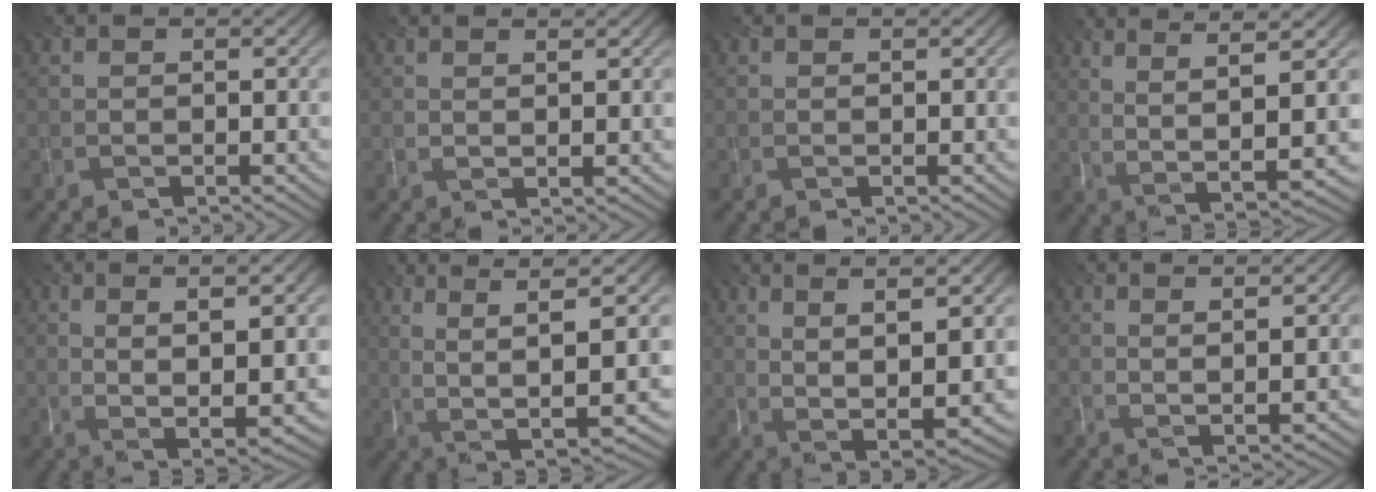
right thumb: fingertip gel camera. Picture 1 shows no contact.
{"total": 1.8, "force": [1.4, 0.0, 1.2], "torque": [-0.016, -0.004, 0.027]}
{"total": 0.0}
{"total": 8.1, "force": [2.2, 1.2, 7.7], "torque": [-0.149, 0.007, 0.049]}
{"total": 9.1, "force": [2.2, 1.7, 8.7], "torque": [-0.143, 0.005, 0.044]}
{"total": 9.3, "force": [0.4, 2.3, 9.0], "torque": [-0.178, 0.006, 0.018]}
{"total": 10.4, "force": [3.1, 2.6, 9.5], "torque": [-0.183, 0.006, 0.062]}
{"total": 5.1, "force": [3.3, 0.5, 3.9], "torque": [-0.054, 0.000, 0.051]}